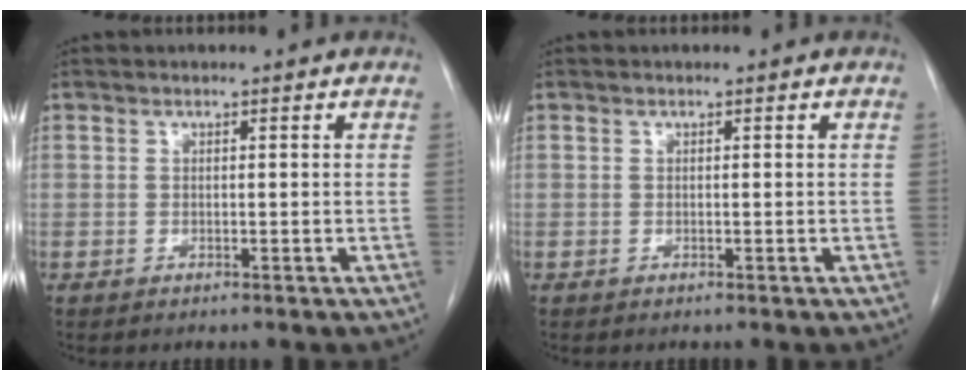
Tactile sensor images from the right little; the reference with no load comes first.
{"total": 0.0}